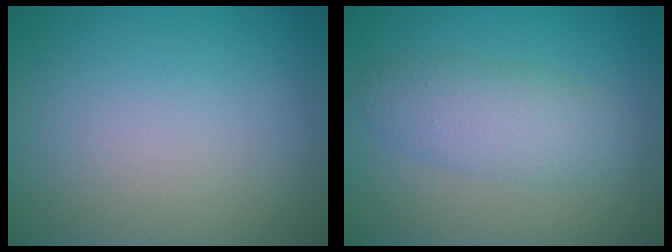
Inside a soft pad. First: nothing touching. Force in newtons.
{"total": 3.5, "press": 3.5, "slide": 0.1}